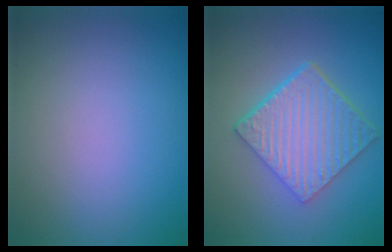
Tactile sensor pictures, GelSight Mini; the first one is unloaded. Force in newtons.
{"total": 6.3, "press": 4.5, "slide": 4.4}